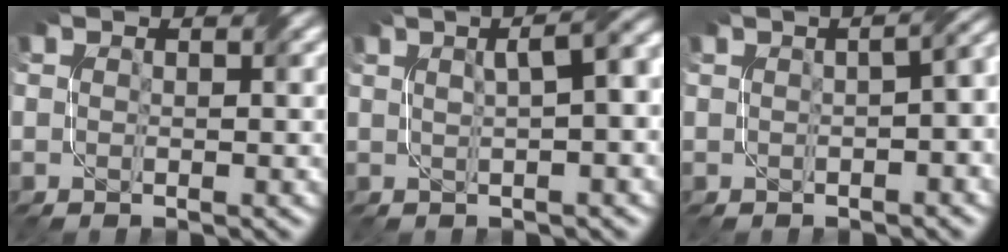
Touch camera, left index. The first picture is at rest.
{"total": 5.8, "force": [1.4, 1.9, 5.2], "torque": [-0.036, 0.030, 0.019]}
{"total": 6.6, "force": [0.2, 3.3, 5.7], "torque": [-0.026, 0.018, -0.002]}